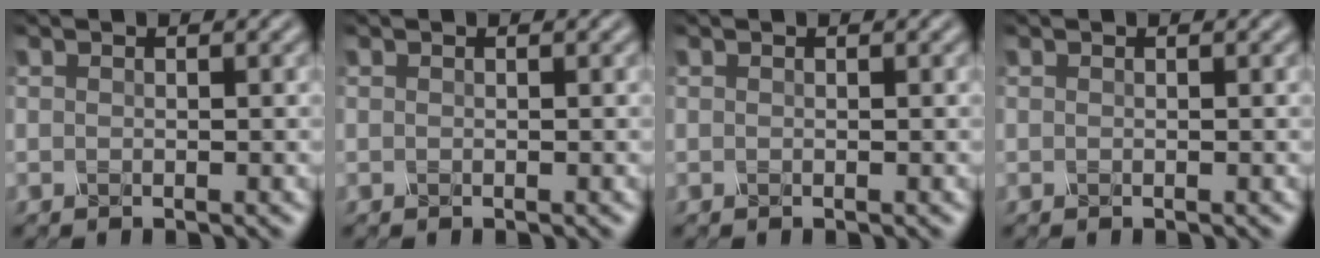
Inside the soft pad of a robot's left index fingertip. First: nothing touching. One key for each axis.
{"total": 0.0}
{"total": 0.0}
{"total": 0.0}